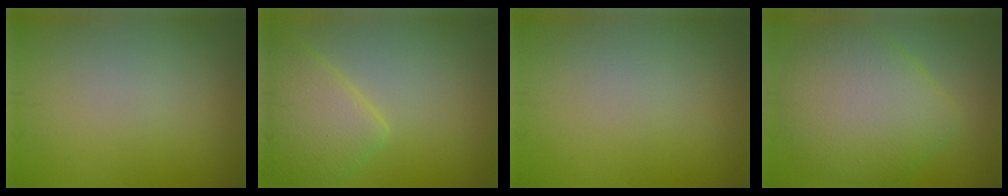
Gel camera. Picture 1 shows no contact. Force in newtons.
{"total": 4.6, "press": 4.6, "slide": 0.3}
{"total": 0.0}
{"total": 7.5, "press": 7.5, "slide": 0.3}